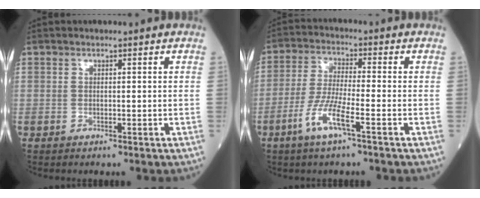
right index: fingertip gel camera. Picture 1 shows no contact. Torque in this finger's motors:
{"motor_torque": [0.13, -0.13, 0.07, 0.09]}